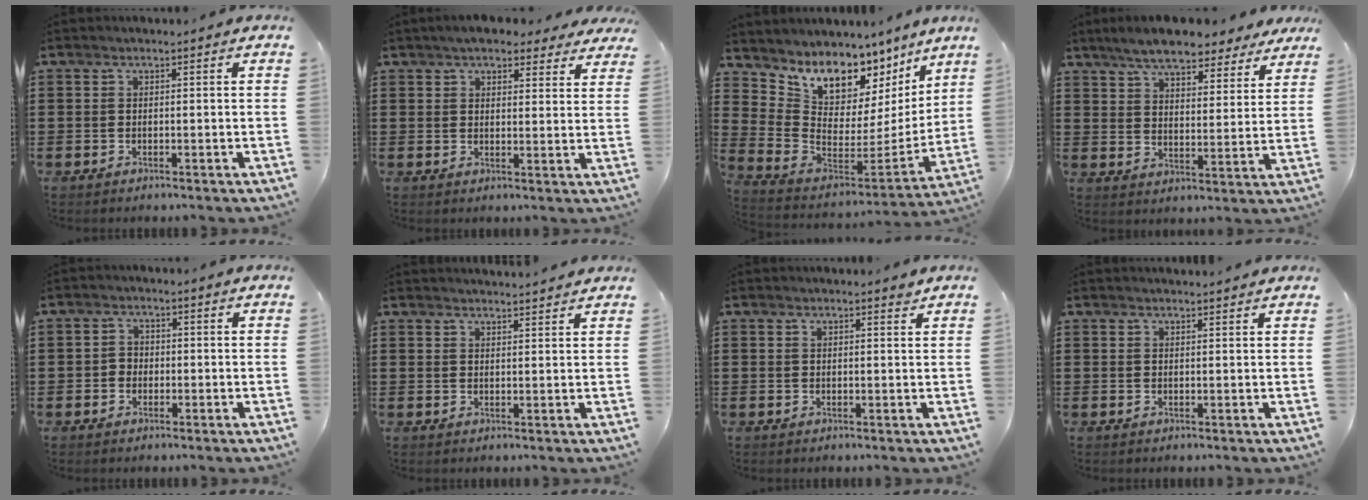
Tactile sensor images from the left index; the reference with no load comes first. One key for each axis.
{"total": 4.9, "fx": 4.3, "fy": 1.4, "fz": 1.9, "tx": -0.042, "ty": -0.004, "tz": 0.079}
{"total": 7.2, "fx": 5.8, "fy": 4.0, "fz": 1.5, "tx": -0.064, "ty": -0.060, "tz": 0.106}
{"total": 7.5, "fx": 6.9, "fy": 1.3, "fz": 2.8, "tx": -0.073, "ty": -0.020, "tz": 0.124}
{"total": 1.8, "fx": -0.7, "fy": 1.6, "fz": 0.5, "tx": -0.015, "ty": 0.005, "tz": -0.017}
{"total": 2.2, "fx": 2.2, "fy": -0.2, "fz": 0.1, "tx": -0.006, "ty": -0.005, "tz": 0.042}
{"total": 1.4, "fx": 1.2, "fy": 0.2, "fz": 0.6, "tx": -0.013, "ty": 0.001, "tz": 0.023}
{"total": 1.3, "fx": 1.3, "fy": 0.0, "fz": 0.2, "tx": -0.006, "ty": -0.002, "tz": 0.026}